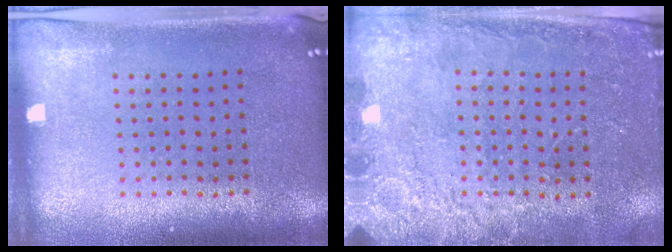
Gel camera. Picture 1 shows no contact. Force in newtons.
{"total": 2.5, "press": 2.4, "slide": 0.5}